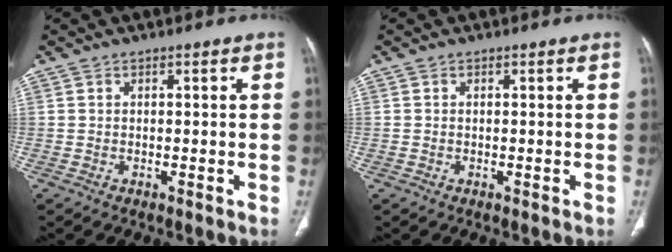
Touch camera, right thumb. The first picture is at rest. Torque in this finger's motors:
{"motor_torque": [0.97, 0.91, 0.03, -0.25, -0.02]}